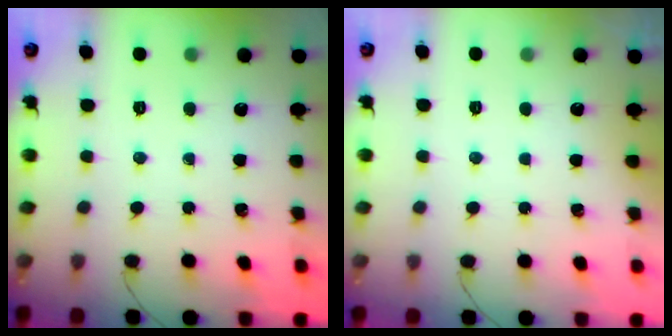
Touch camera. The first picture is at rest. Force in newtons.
{"total": 3.0, "press": 3.0, "slide": 0.1}